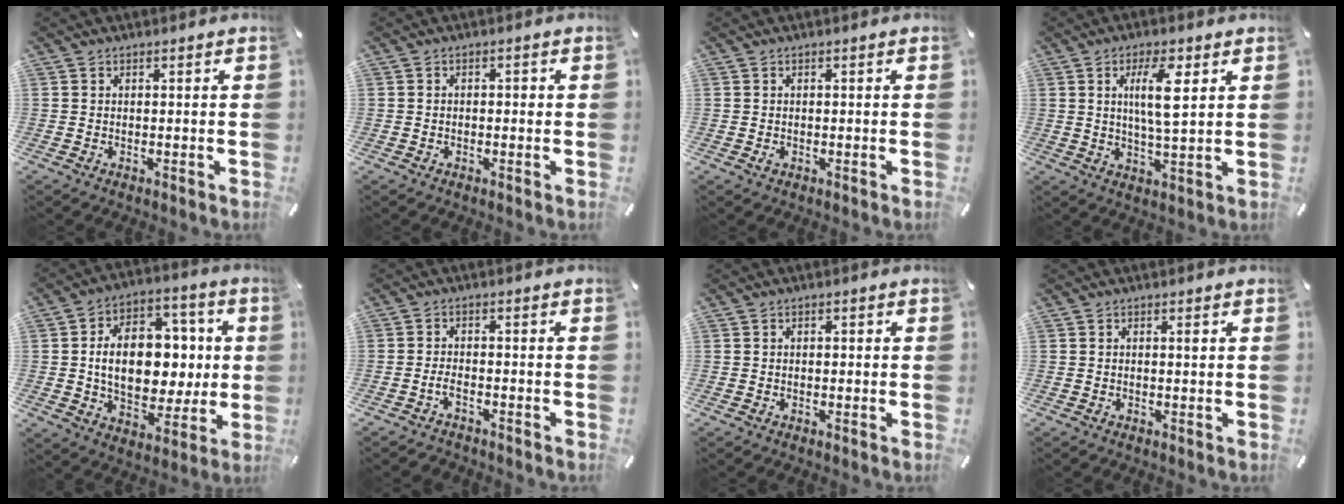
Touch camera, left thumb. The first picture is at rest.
{"total": 1.4, "force": [-0.4, 0.8, 1.1], "torque": [-0.022, 0.006, -0.010]}
{"total": 0.8, "force": [-0.3, 0.5, 0.6], "torque": [-0.010, -0.002, -0.005]}
{"total": 9.3, "force": [3.1, 2.6, 8.4], "torque": [-0.161, -0.011, 0.041]}
{"total": 17.2, "force": [0.2, 12.3, 12.0], "torque": [-0.212, -0.001, 0.007]}
{"total": 3.0, "force": [-2.0, 1.3, 1.8], "torque": [-0.037, 0.009, -0.039]}
{"total": 0.8, "force": [-0.2, 0.6, 0.5], "torque": [-0.010, 0.004, -0.006]}
{"total": 0.9, "force": [0.1, 0.2, 0.8], "torque": [-0.015, 0.000, 0.001]}